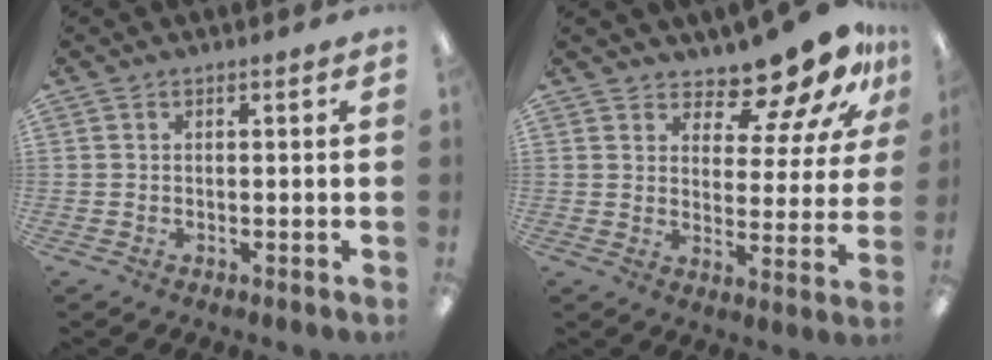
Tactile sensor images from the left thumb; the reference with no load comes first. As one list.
[{"total": 12.9, "force": [11.2, 4.1, 5.0], "torque": [-0.082, -0.088, 0.196]}]